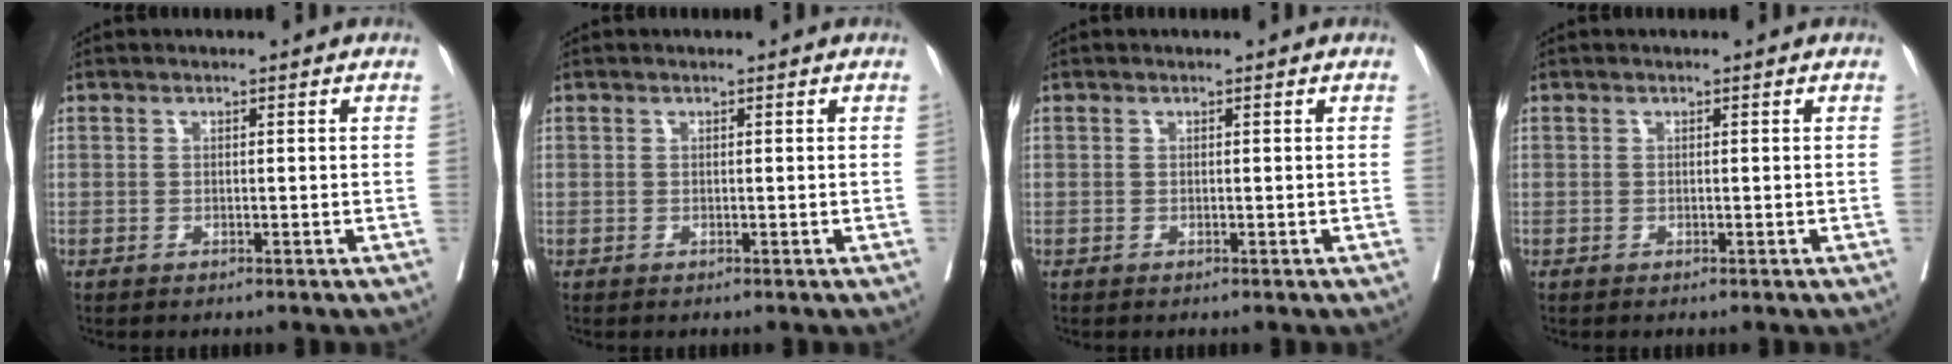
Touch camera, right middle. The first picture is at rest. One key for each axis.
{"total": 0.0}
{"total": 0.0}
{"total": 0.0}